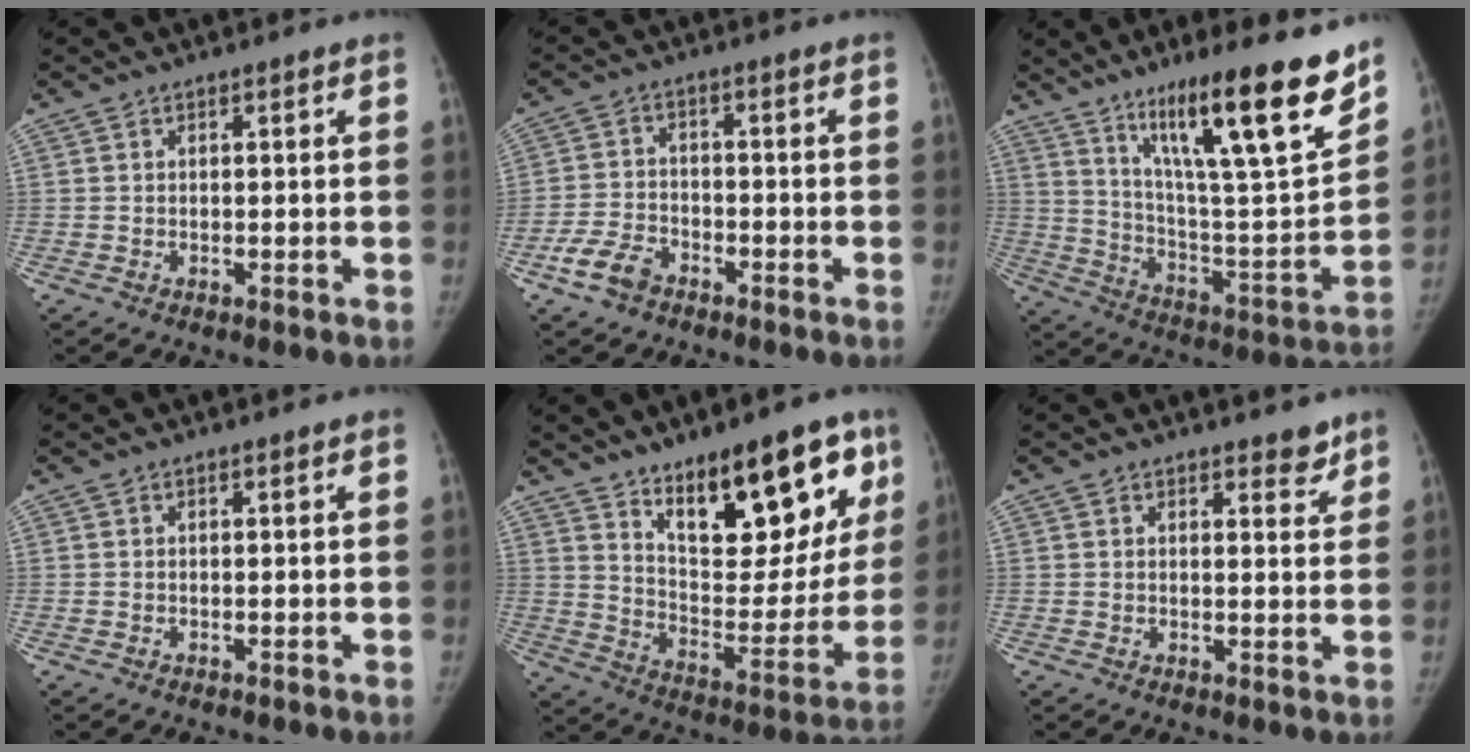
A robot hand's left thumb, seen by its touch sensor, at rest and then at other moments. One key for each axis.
{"total": 6.2, "fx": -4.0, "fy": 3.7, "fz": 3.0, "tx": -0.061, "ty": 0.020, "tz": -0.075}
{"total": 24.9, "fx": 16.0, "fy": 3.8, "fz": 18.6, "tx": -0.270, "ty": -0.076, "tz": 0.268}
{"total": 0.0}
{"total": 22.7, "fx": 13.3, "fy": 9.4, "fz": 15.9, "tx": -0.168, "ty": -0.064, "tz": 0.210}
{"total": 3.1, "fx": 2.4, "fy": 1.3, "fz": 1.3, "tx": 0.002, "ty": -0.016, "tz": 0.030}